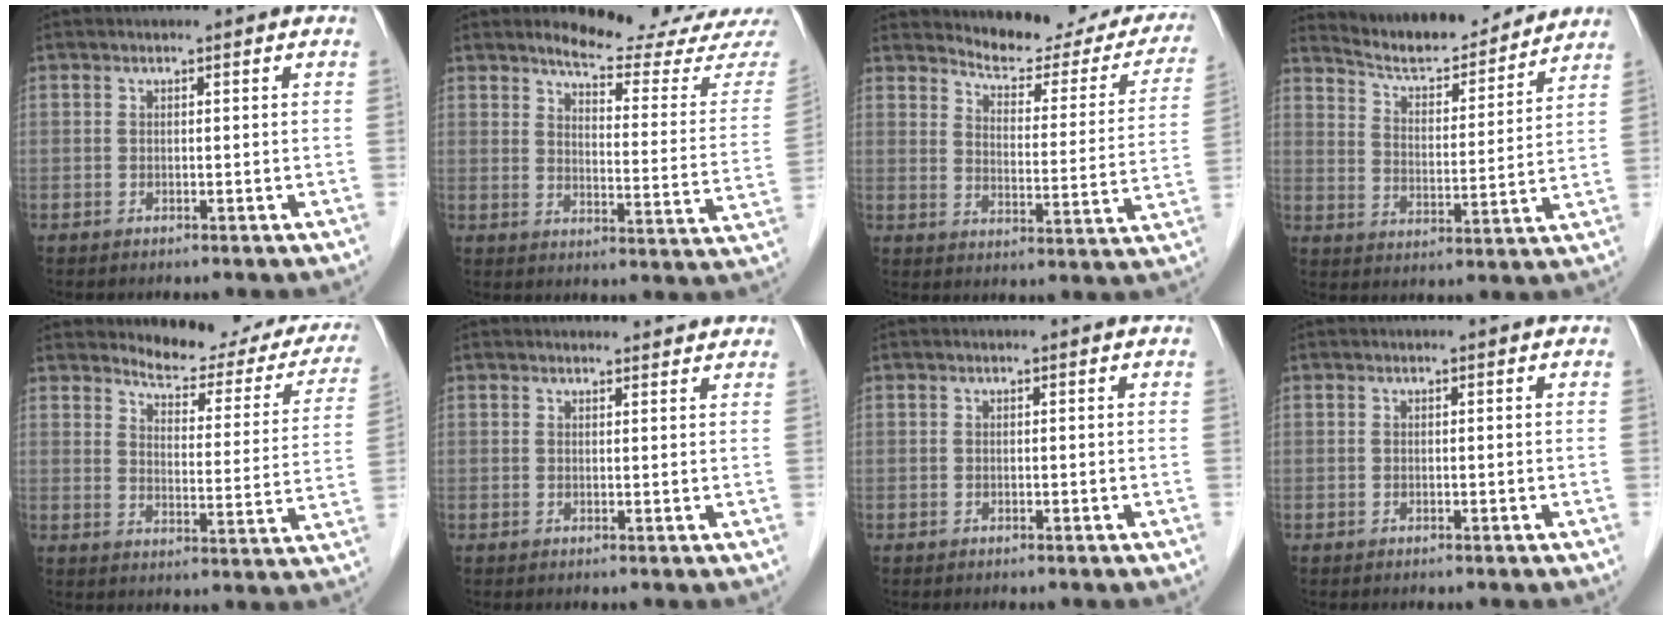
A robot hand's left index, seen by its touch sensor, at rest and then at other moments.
{"total": 16.8, "force": [16.0, 0.2, 4.9], "torque": [-0.065, -0.107, 0.181]}
{"total": 18.9, "force": [17.4, 4.7, 5.6], "torque": [-0.055, -0.045, 0.203]}
{"total": 13.9, "force": [13.3, 2.0, 3.6], "torque": [-0.059, 0.002, 0.203]}
{"total": 16.6, "force": [15.2, 4.3, 5.0], "torque": [-0.036, -0.047, 0.164]}
{"total": 5.2, "force": [5.0, 1.1, 0.9], "torque": [-0.007, 0.016, 0.053]}
{"total": 0.0}
{"total": 0.0}